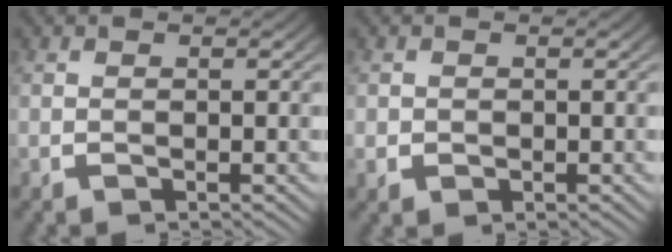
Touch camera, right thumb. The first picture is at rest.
{"total": 1.4, "force": [-0.1, 1.3, 0.5], "torque": [-0.008, -0.004, 0.000]}